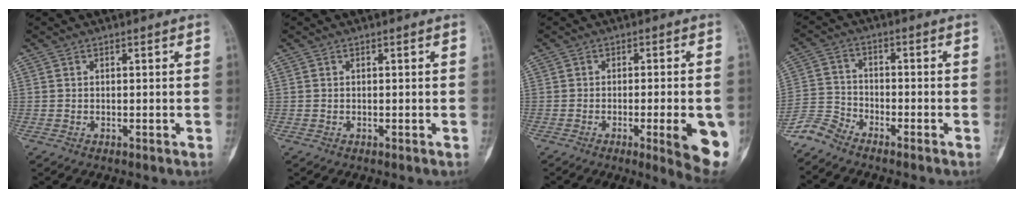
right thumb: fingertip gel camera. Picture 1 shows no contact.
{"total": 0.0}
{"total": 10.7, "force": [-3.3, 2.0, 10.0], "torque": [-0.115, -0.009, -0.040]}
{"total": 5.1, "force": [-4.9, 0.9, 0.9], "torque": [-0.020, 0.015, -0.111]}